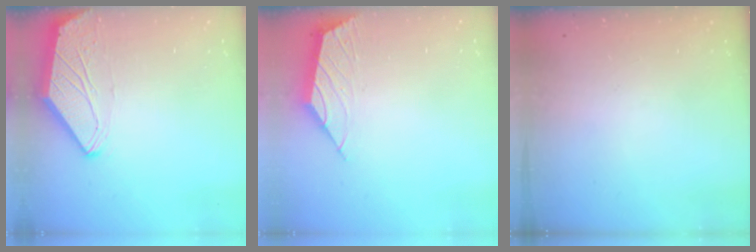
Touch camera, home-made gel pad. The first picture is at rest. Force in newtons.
{"total": 2.0, "press": 2.0, "slide": 0.5}
{"total": 0.0}